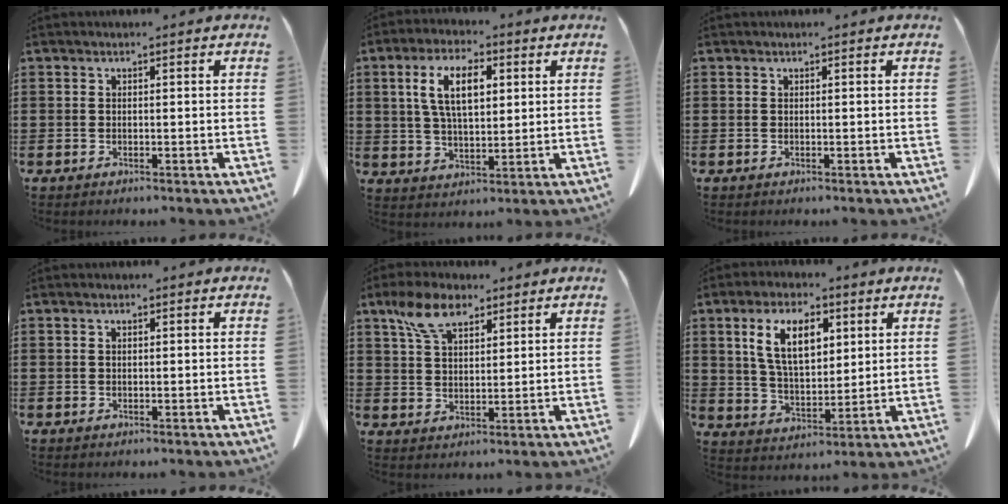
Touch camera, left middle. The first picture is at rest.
{"total": 8.7, "force": [3.0, 3.8, 7.2], "torque": [-0.159, 0.010, 0.050]}
{"total": 0.0}
{"total": 0.8, "force": [0.3, 0.3, 0.7], "torque": [-0.016, 0.001, 0.005]}
{"total": 7.7, "force": [4.9, 3.8, 4.5], "torque": [-0.105, 0.007, 0.092]}
{"total": 9.8, "force": [4.4, 4.9, 7.1], "torque": [-0.149, 0.014, 0.081]}